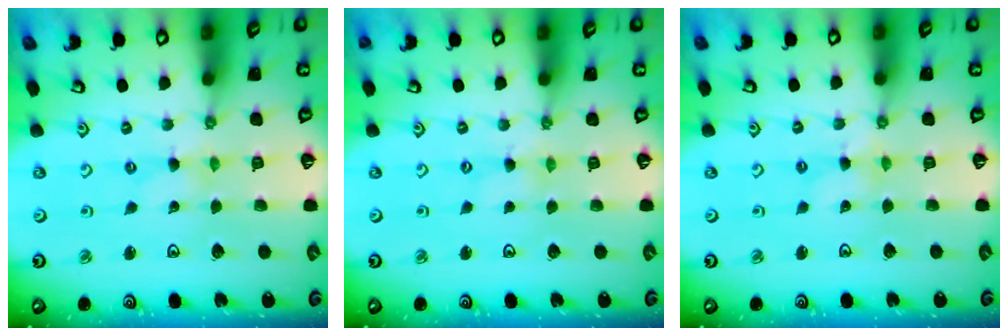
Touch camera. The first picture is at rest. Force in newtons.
{"total": 0.7, "press": 0.7, "slide": 0.1}
{"total": 2.2, "press": 2.2, "slide": 0.1}